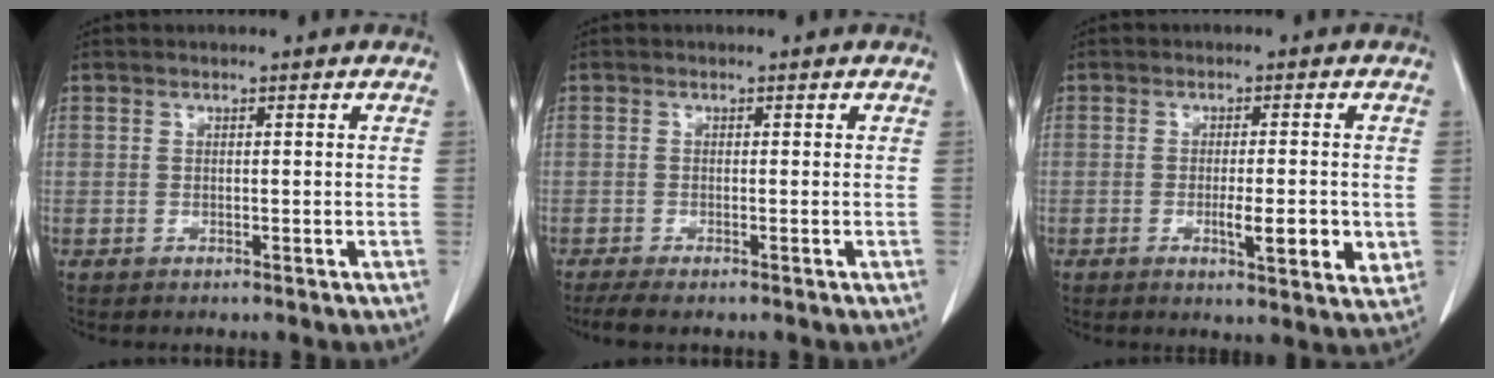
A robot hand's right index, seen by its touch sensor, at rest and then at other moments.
{"total": 3.1, "force": [-2.4, 0.5, 1.9], "torque": [-0.032, -0.010, -0.038]}
{"total": 6.6, "force": [-1.2, 1.4, 6.3], "torque": [-0.097, -0.011, -0.016]}